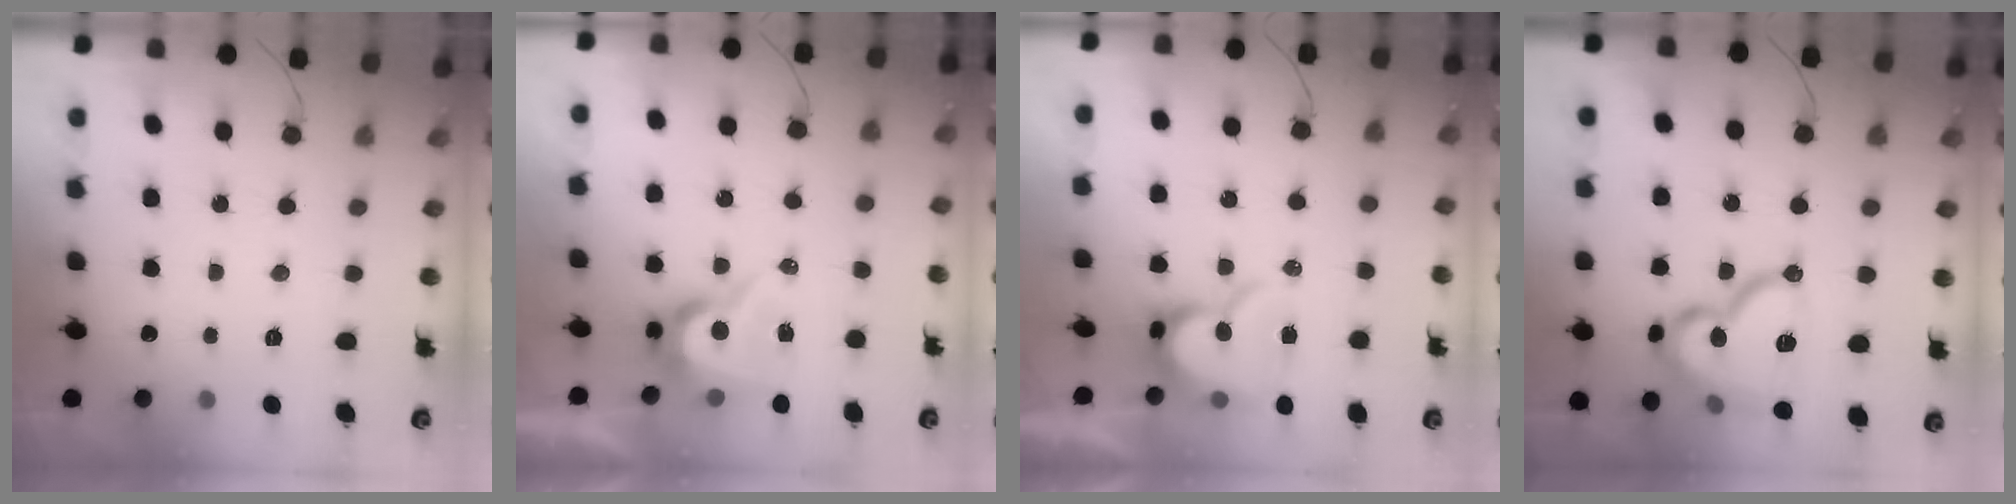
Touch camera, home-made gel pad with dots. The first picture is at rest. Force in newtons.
{"total": 9.7, "press": 9.7, "slide": 0.6}
{"total": 11.9, "press": 11.8, "slide": 1.1}
{"total": 20.0, "press": 19.9, "slide": 1.1}